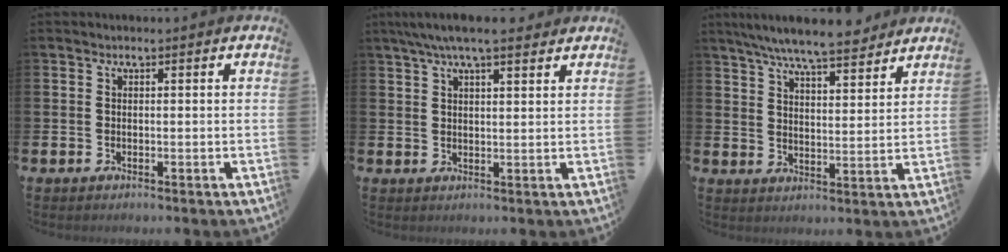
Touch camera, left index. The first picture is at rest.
{"total": 5.8, "force": [4.9, 1.0, 2.9], "torque": [-0.066, -0.005, 0.087]}
{"total": 8.1, "force": [7.5, 0.9, 2.8], "torque": [-0.074, -0.033, 0.135]}